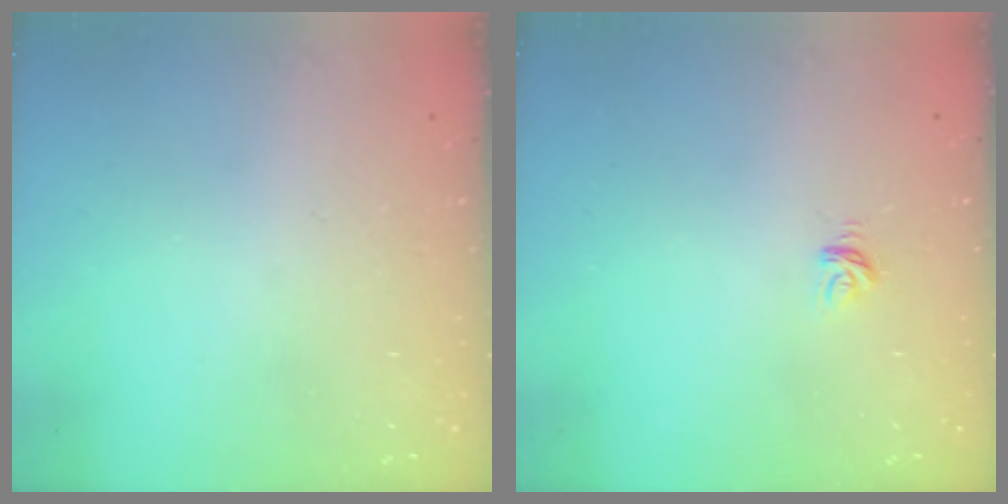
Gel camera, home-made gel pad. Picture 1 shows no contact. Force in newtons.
{"total": 3.2, "press": 3.2, "slide": 0.2}